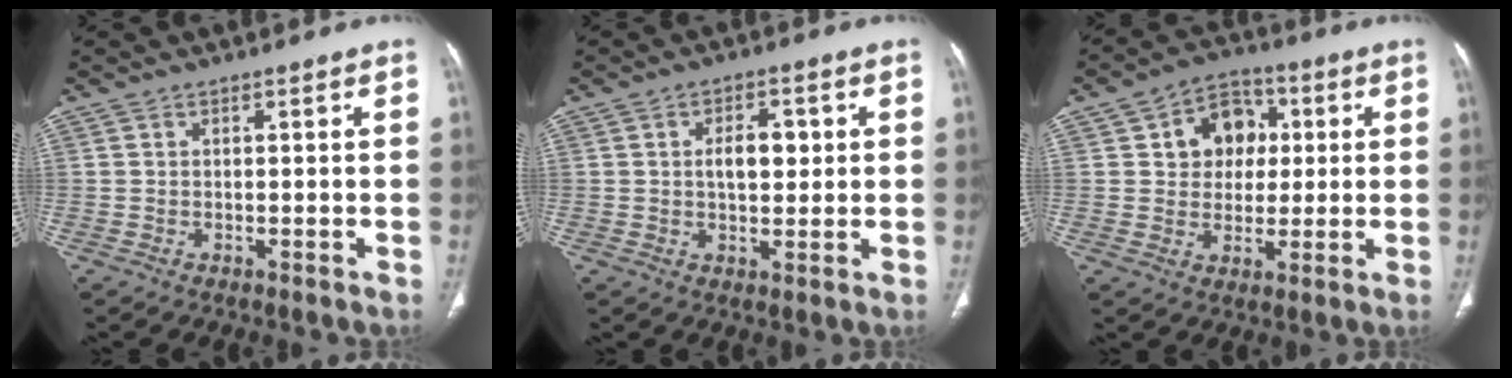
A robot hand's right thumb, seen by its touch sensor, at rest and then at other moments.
{"total": 5.7, "force": [0.9, 3.3, 4.6], "torque": [-0.057, 0.002, 0.012]}
{"total": 10.4, "force": [2.3, 8.4, 5.8], "torque": [-0.040, 0.007, 0.033]}